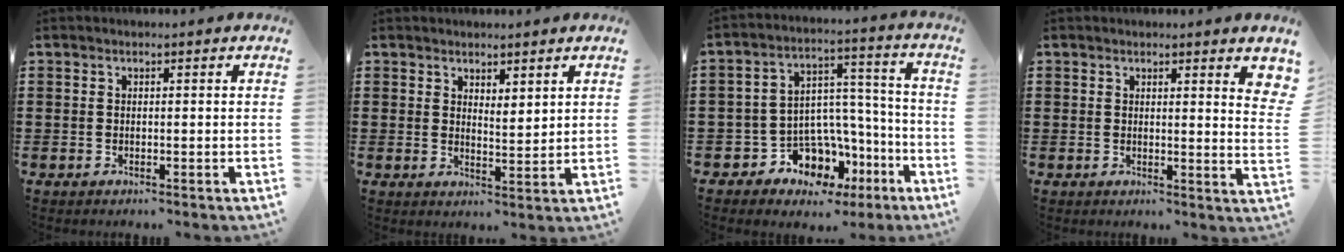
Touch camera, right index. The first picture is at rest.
{"total": 2.4, "force": [2.3, 0.6, 0.1], "torque": [-0.008, 0.001, 0.044]}
{"total": 7.5, "force": [-4.2, 5.8, 2.0], "torque": [-0.050, 0.006, -0.066]}
{"total": 2.1, "force": [1.6, 0.1, 1.4], "torque": [-0.018, -0.004, 0.026]}